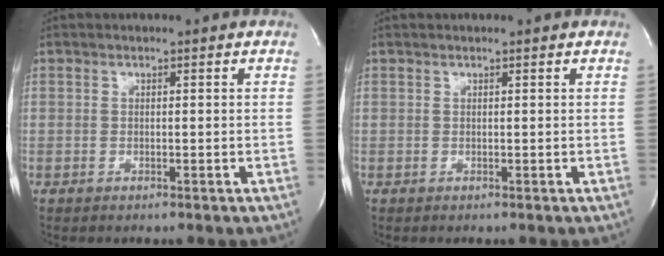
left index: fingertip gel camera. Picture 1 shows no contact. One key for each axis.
{"total": 0.7, "fx": 0.7, "fy": 0.0, "fz": 0.2, "tx": -0.009, "ty": 0.003, "tz": 0.009}